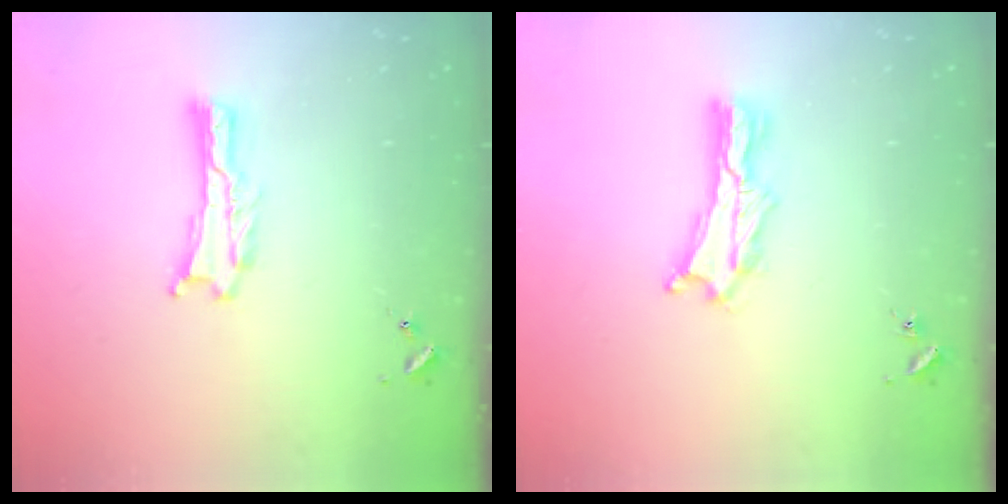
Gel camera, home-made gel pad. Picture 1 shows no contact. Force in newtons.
{"total": 2.1, "press": 2.1, "slide": 0.3}